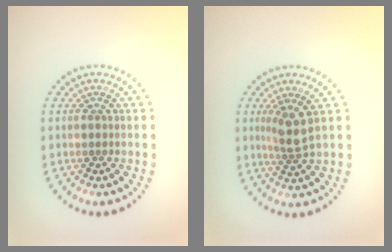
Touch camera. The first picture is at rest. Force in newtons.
{"total": 2.6, "press": 1.9, "slide": 1.7}